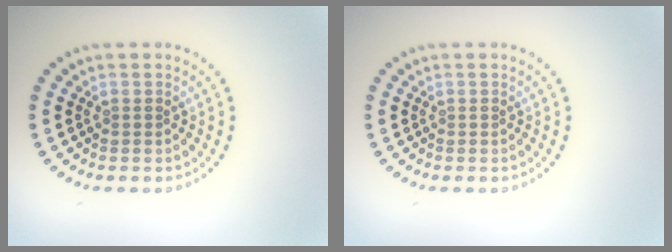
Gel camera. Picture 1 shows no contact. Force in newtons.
{"total": 0.0}